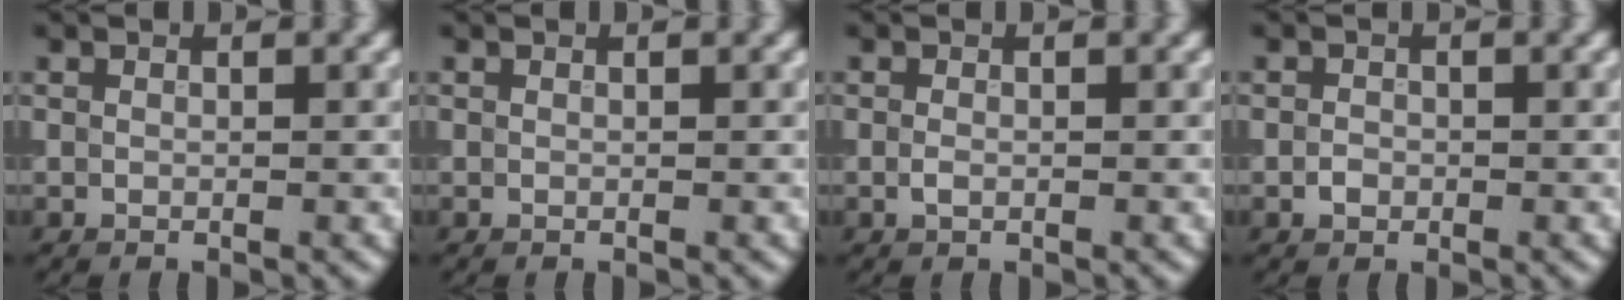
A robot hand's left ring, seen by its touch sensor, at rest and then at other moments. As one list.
[{"total": 0.0}, {"total": 0.8, "force": [-0.1, 0.5, 0.6], "torque": [-0.016, -0.001, -0.003]}, {"total": 1.0, "force": [-0.3, 0.8, 0.5], "torque": [-0.007, 0.000, -0.008]}]